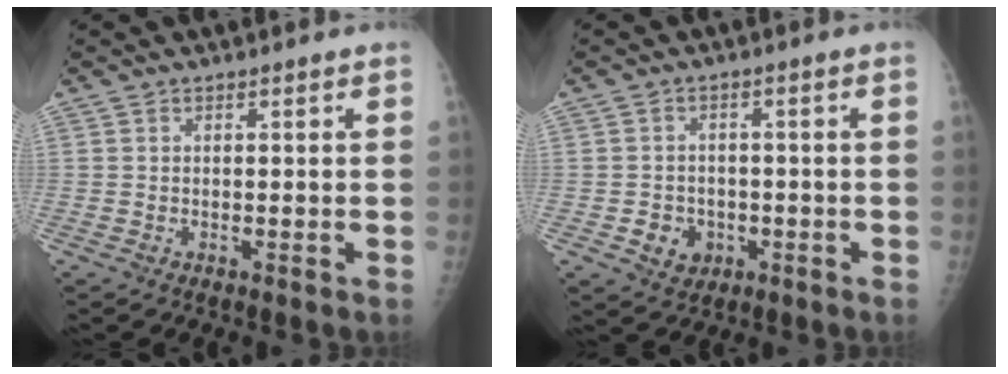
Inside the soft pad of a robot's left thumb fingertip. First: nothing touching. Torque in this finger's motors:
{"motor_torque": [-0.23, 0.23, -0.04, 0.04, 0.02]}